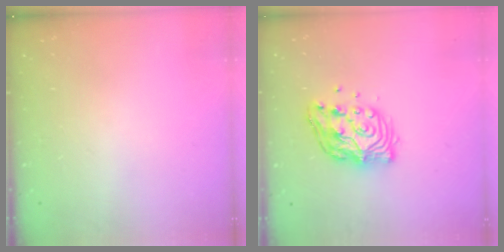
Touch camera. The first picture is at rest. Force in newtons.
{"total": 13.8, "press": 13.7, "slide": 1.6}